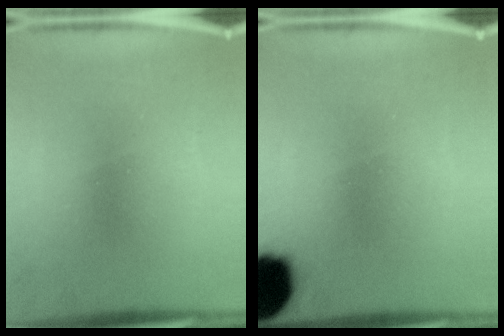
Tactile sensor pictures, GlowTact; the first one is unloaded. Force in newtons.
{"total": 17.5}